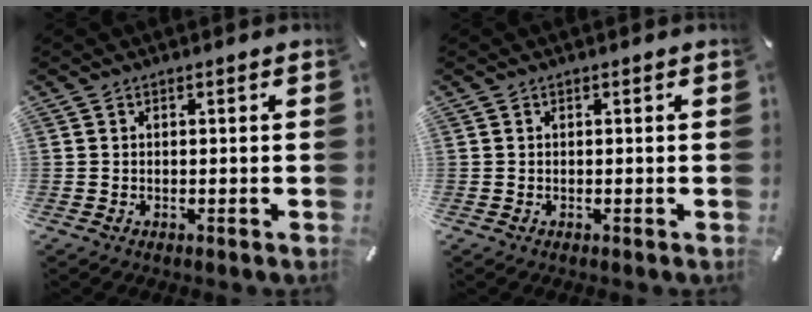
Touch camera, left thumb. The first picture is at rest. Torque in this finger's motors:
{"motor_torque": [0.00, 0.00, 0.00, 0.00, 0.00]}